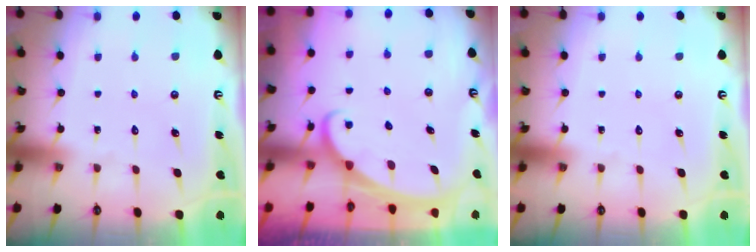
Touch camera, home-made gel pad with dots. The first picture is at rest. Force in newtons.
{"total": 1.7, "press": 1.7, "slide": 0.1}
{"total": 0.0}